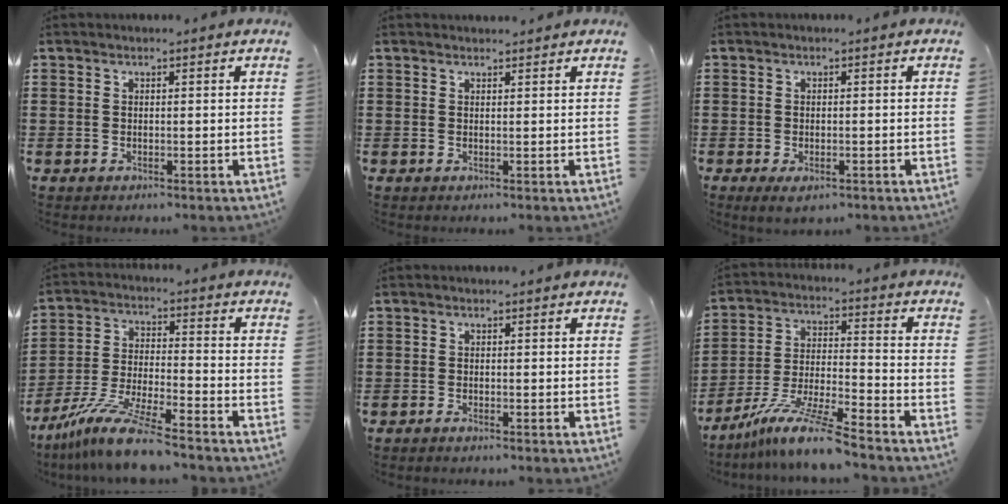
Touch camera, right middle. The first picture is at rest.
{"total": 0.8, "force": [0.7, 0.2, 0.0], "torque": [0.005, -0.003, 0.013]}
{"total": 1.4, "force": [-0.9, 0.5, 1.0], "torque": [-0.020, -0.003, -0.017]}
{"total": 11.1, "force": [-9.4, 0.3, 6.0], "torque": [-0.130, 0.001, -0.188]}
{"total": 0.7, "force": [-0.6, 0.1, 0.3], "torque": [-0.009, -0.004, -0.011]}
{"total": 10.4, "force": [-8.7, 0.0, 5.7], "torque": [-0.114, 0.001, -0.171]}